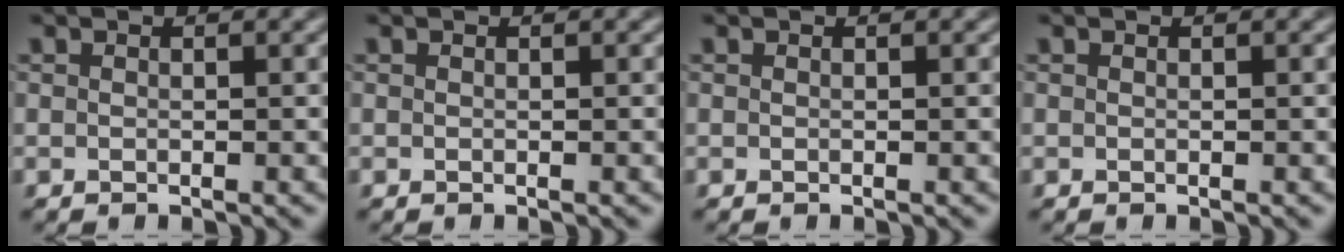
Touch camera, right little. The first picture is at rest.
{"total": 0.0}
{"total": 0.0}
{"total": 0.0}